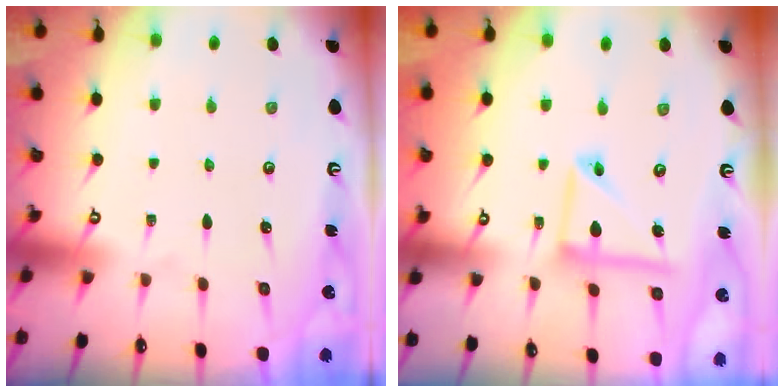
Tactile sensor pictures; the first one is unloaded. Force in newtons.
{"total": 11.8, "press": 11.7, "slide": 1.0}